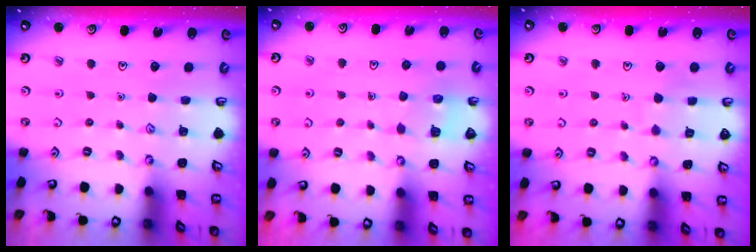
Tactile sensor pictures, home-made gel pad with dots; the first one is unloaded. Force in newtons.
{"total": 3.2, "press": 3.2, "slide": 0.2}
{"total": 4.4, "press": 4.4, "slide": 0.4}